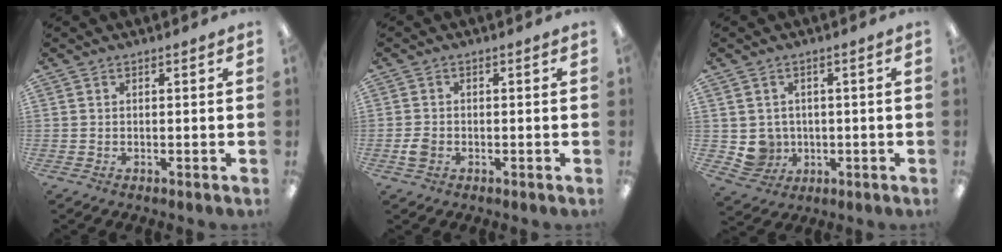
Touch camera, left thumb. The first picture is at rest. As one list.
[{"total": 2.6, "force": [-0.8, 2.0, 1.5], "torque": [-0.033, 0.000, -0.015]}, {"total": 5.4, "force": [0.5, 5.2, 1.0], "torque": [-0.031, 0.002, 0.016]}]